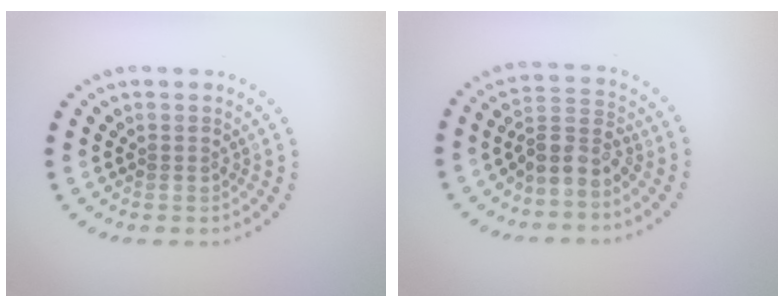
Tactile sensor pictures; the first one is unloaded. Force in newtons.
{"total": 3.1, "press": 2.4, "slide": 2.0}